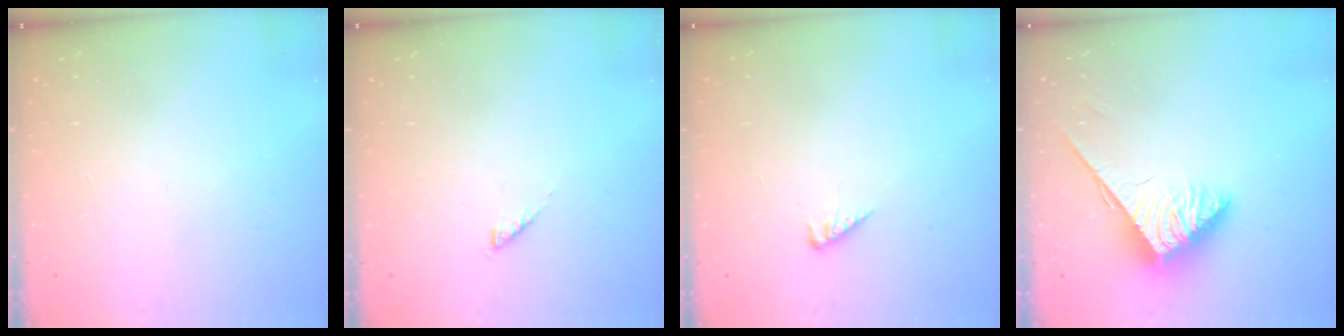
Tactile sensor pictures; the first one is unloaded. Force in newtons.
{"total": 1.2, "press": 1.2, "slide": 0.3}
{"total": 2.5, "press": 2.5, "slide": 0.4}
{"total": 3.8, "press": 3.7, "slide": 0.5}